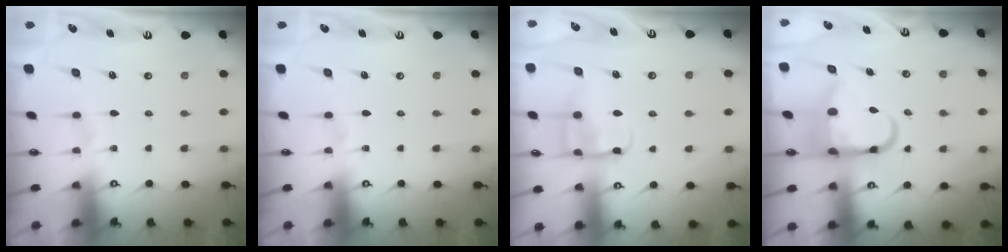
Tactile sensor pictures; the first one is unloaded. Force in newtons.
{"total": 0.0}
{"total": 10.6, "press": 10.5, "slide": 1.1}
{"total": 10.4, "press": 10.1, "slide": 2.7}